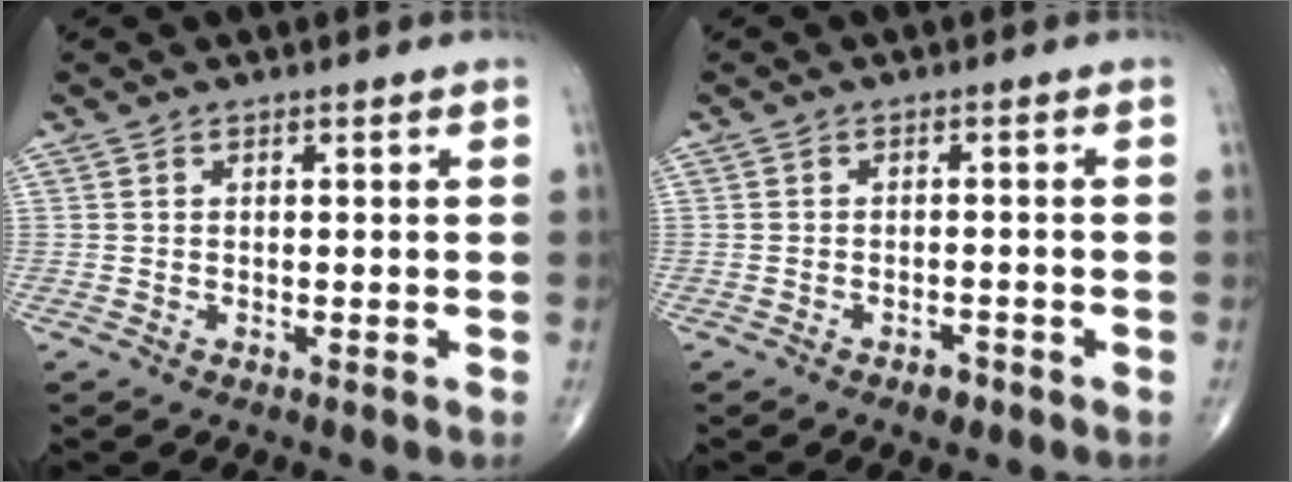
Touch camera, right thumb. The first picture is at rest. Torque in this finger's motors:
{"motor_torque": [0.94, 0.02, 0.20, -0.07, 0.01]}